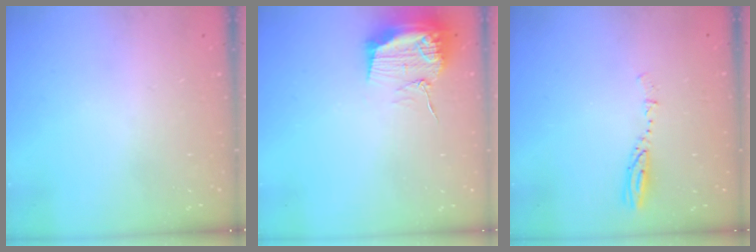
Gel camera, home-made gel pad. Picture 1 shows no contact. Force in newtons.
{"total": 16.1, "press": 16.1, "slide": 0.2}
{"total": 3.4, "press": 3.4, "slide": 0.2}